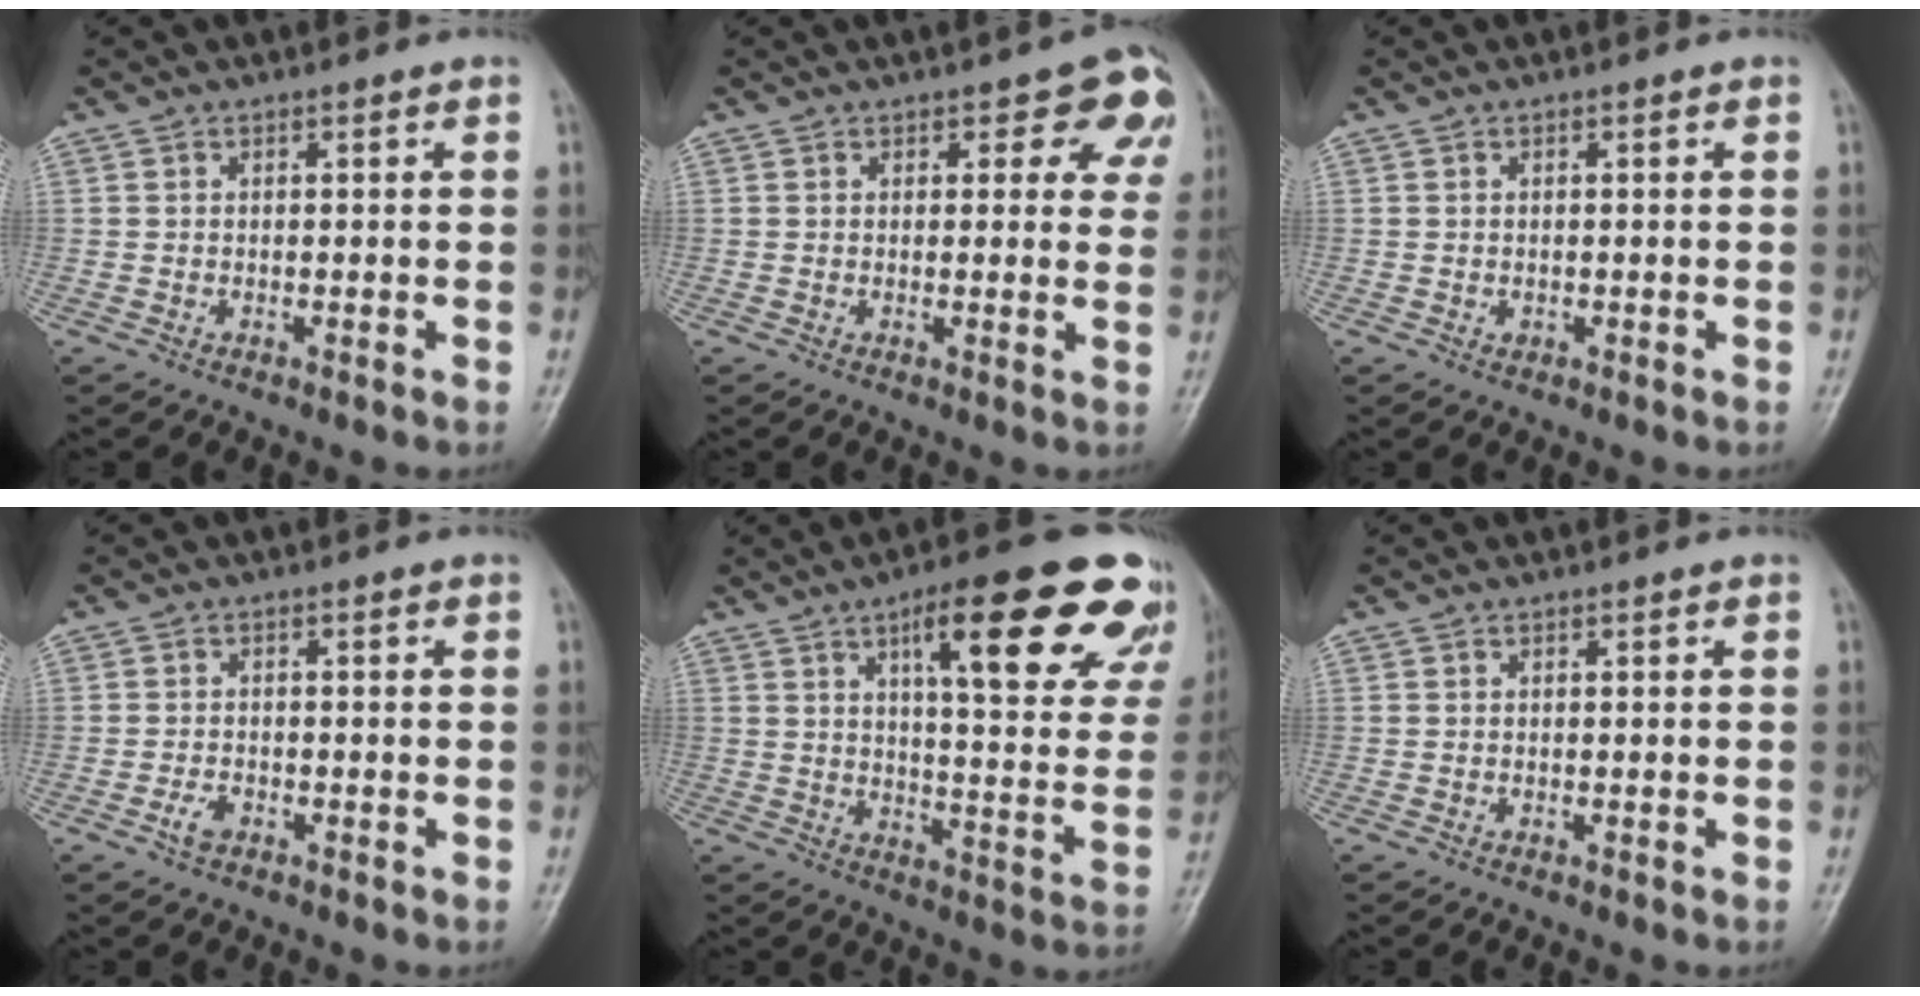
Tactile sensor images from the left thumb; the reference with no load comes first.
{"total": 7.1, "force": [3.8, 3.9, 4.6], "torque": [-0.006, -0.011, 0.037]}
{"total": 0.6, "force": [0.0, 0.6, 0.2], "torque": [0.002, 0.001, -0.001]}
{"total": 2.3, "force": [-1.2, 1.3, 1.3], "torque": [-0.026, 0.005, -0.024]}
{"total": 24.2, "force": [13.0, 6.9, 19.2], "torque": [-0.220, -0.033, 0.175]}
{"total": 0.0}